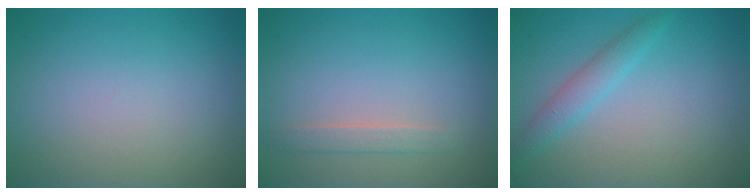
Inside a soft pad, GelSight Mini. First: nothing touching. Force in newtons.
{"total": 1.3, "press": 1.3, "slide": 0.1}
{"total": 2.1, "press": 2.1, "slide": 0.1}